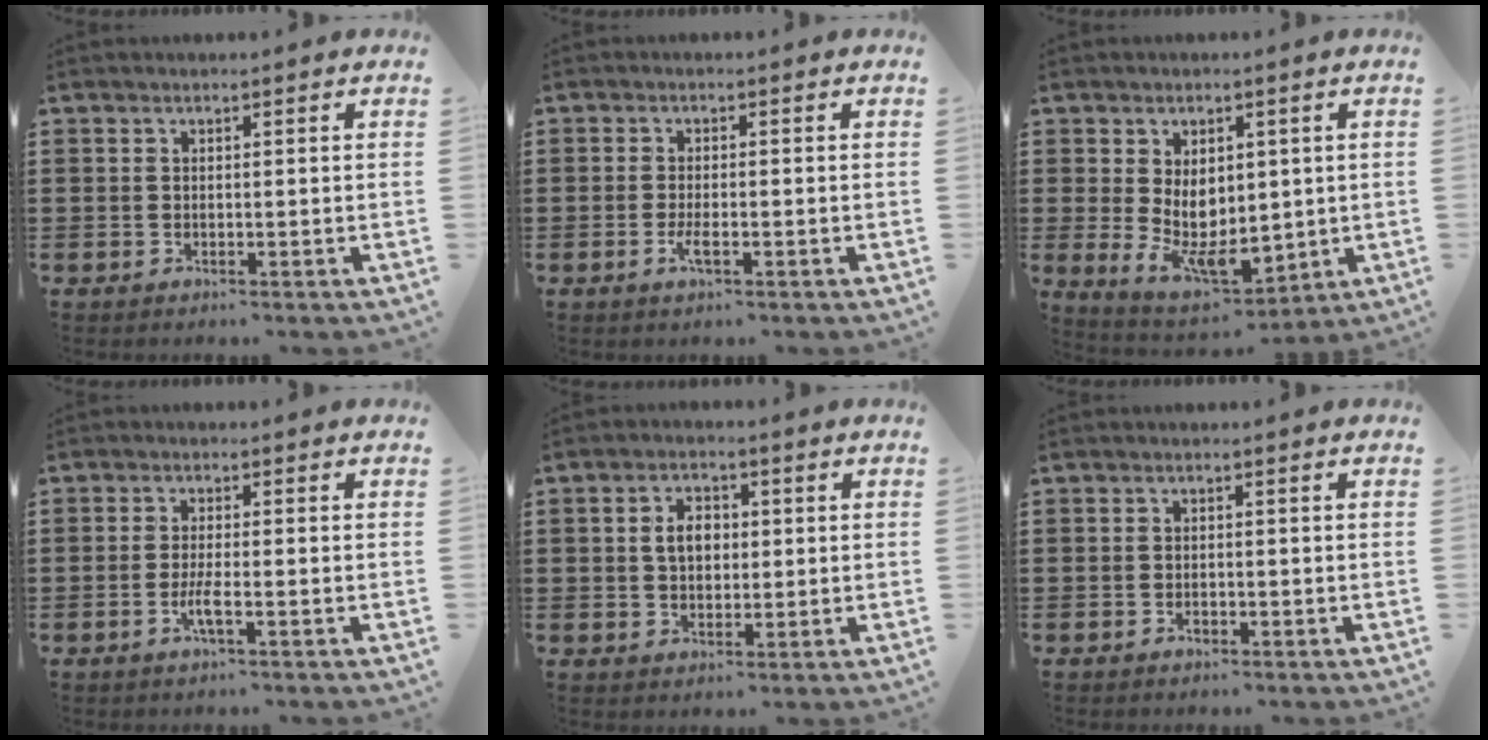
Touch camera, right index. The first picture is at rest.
{"total": 2.3, "force": [-1.0, 0.5, 2.0], "torque": [-0.049, -0.006, -0.022]}
{"total": 7.5, "force": [0.4, 5.1, 5.5], "torque": [-0.087, -0.002, 0.007]}
{"total": 3.0, "force": [-1.3, 0.4, 2.6], "torque": [-0.059, -0.006, -0.027]}
{"total": 3.9, "force": [0.3, 2.8, 2.7], "torque": [-0.061, 0.014, 0.003]}
{"total": 0.9, "force": [-0.6, 0.5, 0.5], "torque": [-0.011, -0.003, -0.011]}